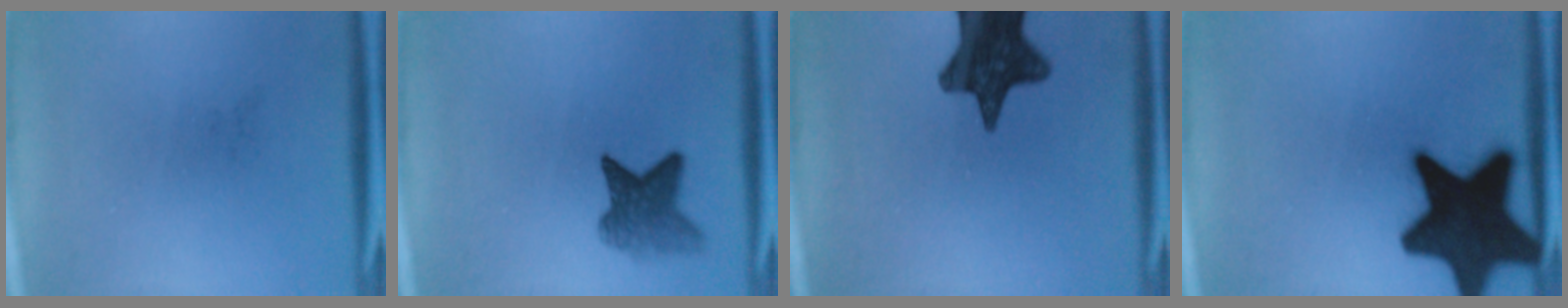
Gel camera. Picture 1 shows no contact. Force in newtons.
{"total": 5.0}
{"total": 13.7}
{"total": 18.0}